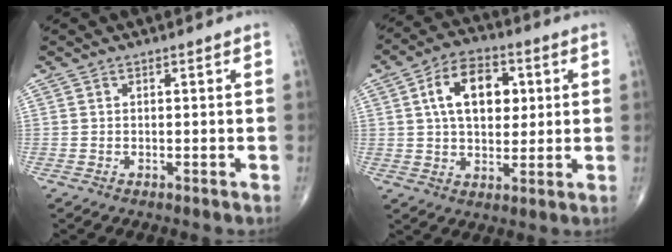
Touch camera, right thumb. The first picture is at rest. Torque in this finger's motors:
{"motor_torque": [0.94, 2.35, 1.45, 0.20, 0.14]}